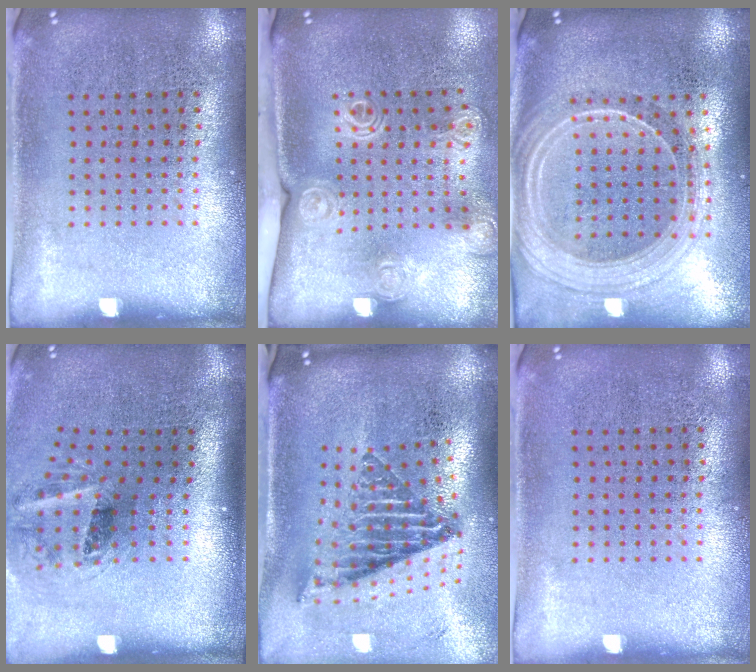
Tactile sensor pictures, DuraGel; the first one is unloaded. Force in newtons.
{"total": 1.9, "press": 1.5, "slide": 1.3}
{"total": 2.2, "press": 2.0, "slide": 1.1}
{"total": 1.6, "press": 1.2, "slide": 1.1}
{"total": 2.6, "press": 1.6, "slide": 2.0}
{"total": 0.0}